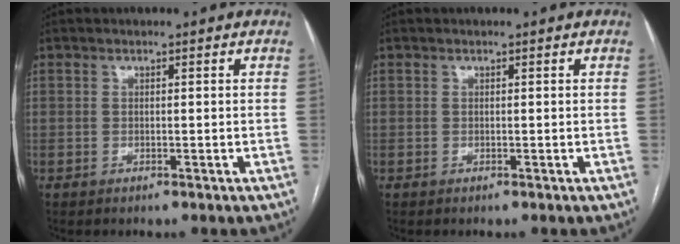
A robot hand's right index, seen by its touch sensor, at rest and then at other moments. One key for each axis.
{"total": 0.0}